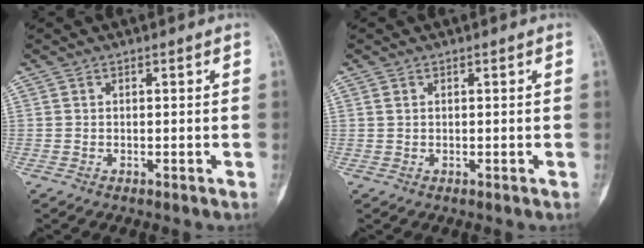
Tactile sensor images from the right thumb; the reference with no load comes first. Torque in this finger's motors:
{"motor_torque": [-0.55, 0.24, 0.33, 0.03, -0.05]}